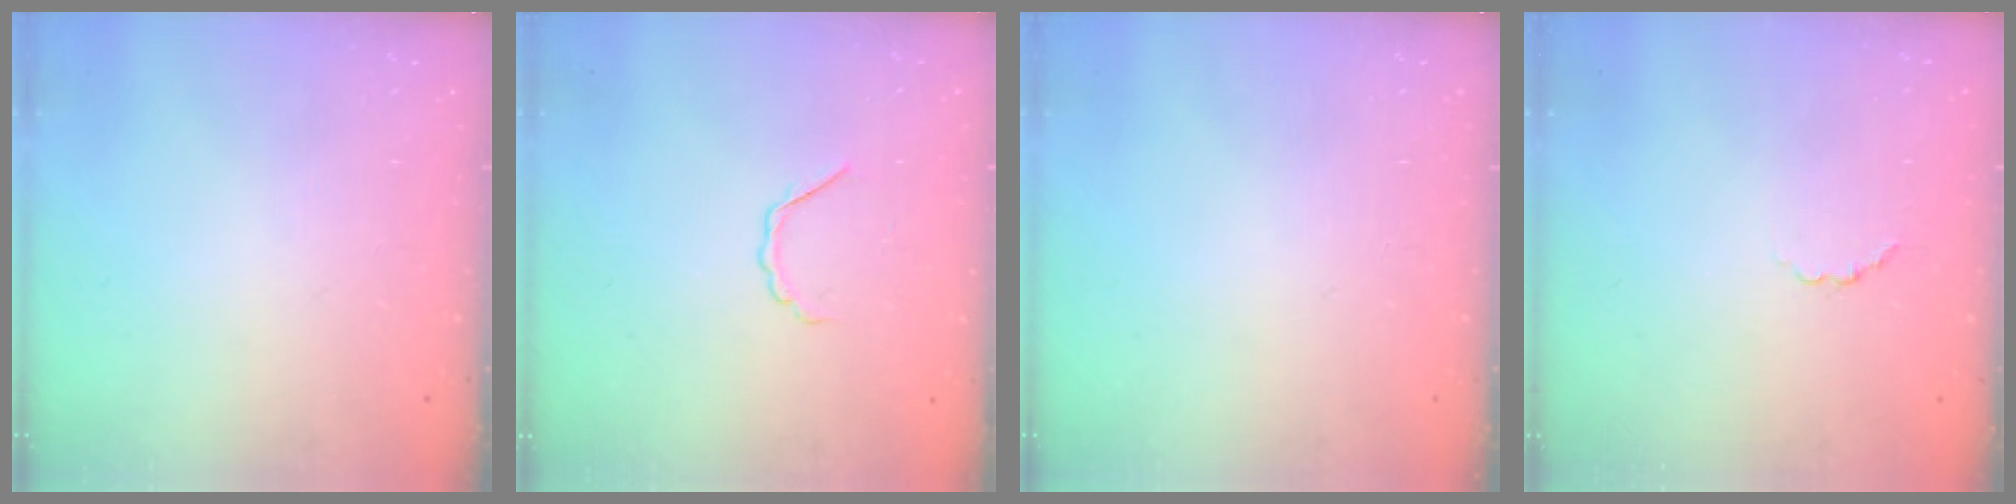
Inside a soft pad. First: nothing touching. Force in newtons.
{"total": 3.5, "press": 3.5, "slide": 0.7}
{"total": 0.0}
{"total": 2.2, "press": 2.0, "slide": 0.8}